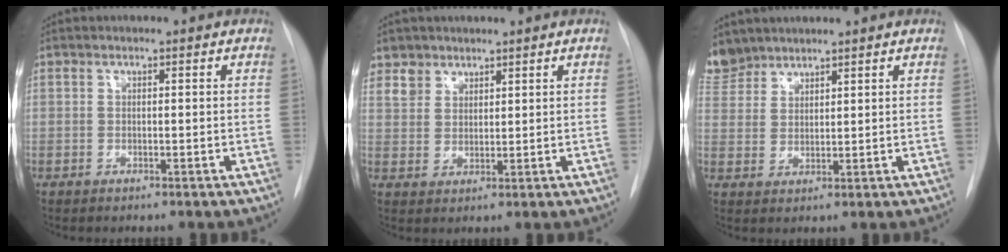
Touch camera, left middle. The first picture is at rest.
{"total": 5.6, "force": [4.1, 3.8, 0.0], "torque": [0.011, 0.003, 0.080]}
{"total": 6.2, "force": [5.6, 2.6, 0.4], "torque": [-0.004, 0.006, 0.116]}